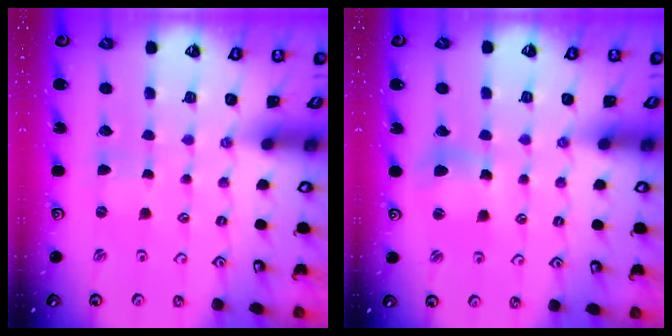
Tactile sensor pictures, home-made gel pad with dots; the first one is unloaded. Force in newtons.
{"total": 7.4, "press": 7.3, "slide": 1.1}